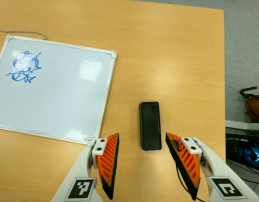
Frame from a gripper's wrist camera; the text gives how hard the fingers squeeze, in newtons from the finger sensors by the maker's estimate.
{"total": 0.0}